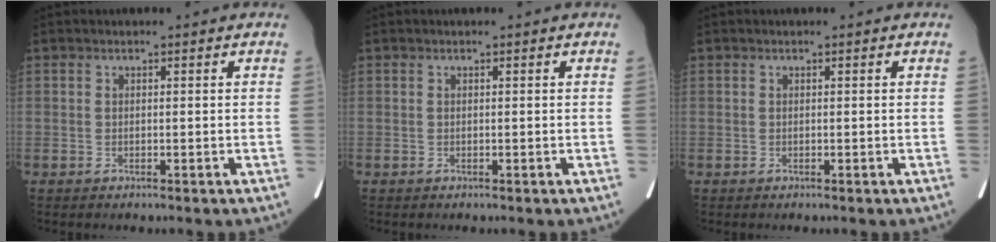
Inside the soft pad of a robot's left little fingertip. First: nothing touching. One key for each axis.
{"total": 0.0}
{"total": 0.0}